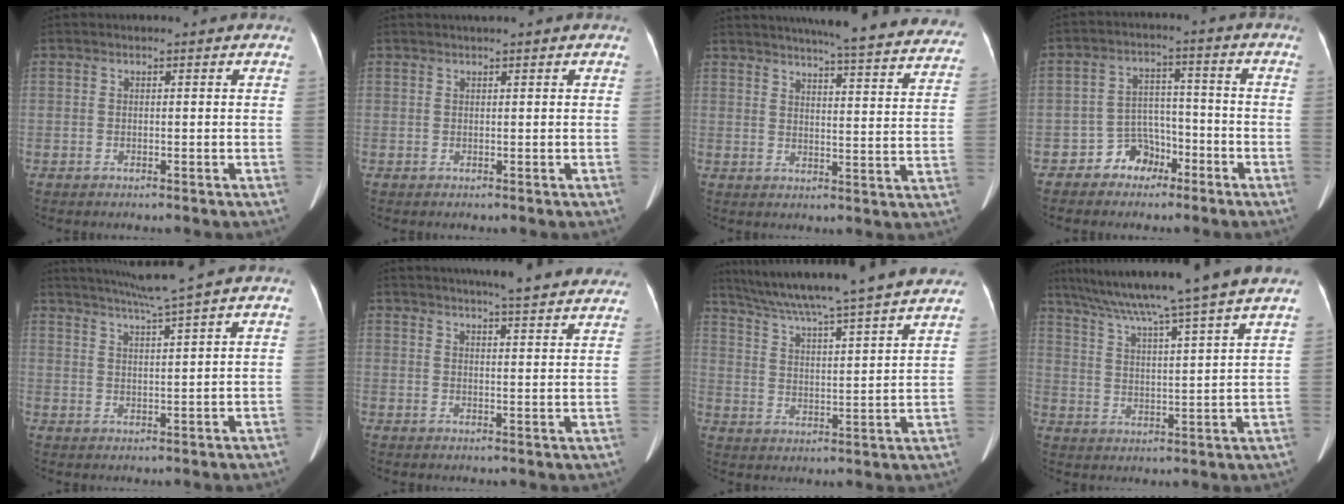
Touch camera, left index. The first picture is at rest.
{"total": 1.3, "force": [1.1, -0.1, 0.7], "torque": [-0.010, 0.016, 0.023]}
{"total": 27.5, "force": [24.9, 2.5, 11.2], "torque": [-0.157, -0.065, 0.282]}
{"total": 6.1, "force": [-4.8, 3.7, 0.7], "torque": [-0.012, 0.018, -0.080]}
{"total": 6.7, "force": [5.4, -2.1, 3.3], "torque": [-0.056, 0.000, 0.093]}
{"total": 15.3, "force": [13.8, 1.0, 6.6], "torque": [-0.080, 0.001, 0.152]}
{"total": 21.7, "force": [19.1, -1.1, 10.1], "torque": [-0.173, -0.007, 0.273]}
{"total": 15.5, "force": [12.7, -2.6, 8.5], "torque": [-0.144, -0.004, 0.187]}